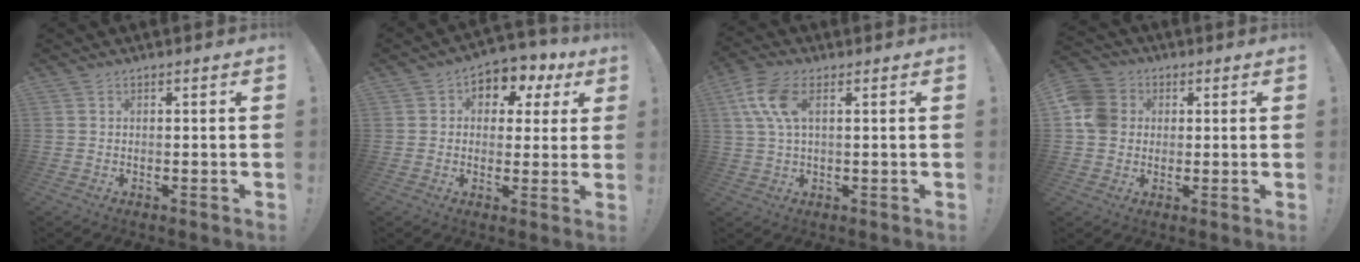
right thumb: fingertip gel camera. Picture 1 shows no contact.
{"total": 6.5, "force": [1.5, 5.6, 2.9], "torque": [-0.026, -0.010, 0.030]}
{"total": 9.6, "force": [3.0, 4.9, 7.7], "torque": [-0.165, 0.003, 0.058]}
{"total": 8.3, "force": [0.8, 7.6, 3.3], "torque": [-0.062, 0.011, 0.019]}